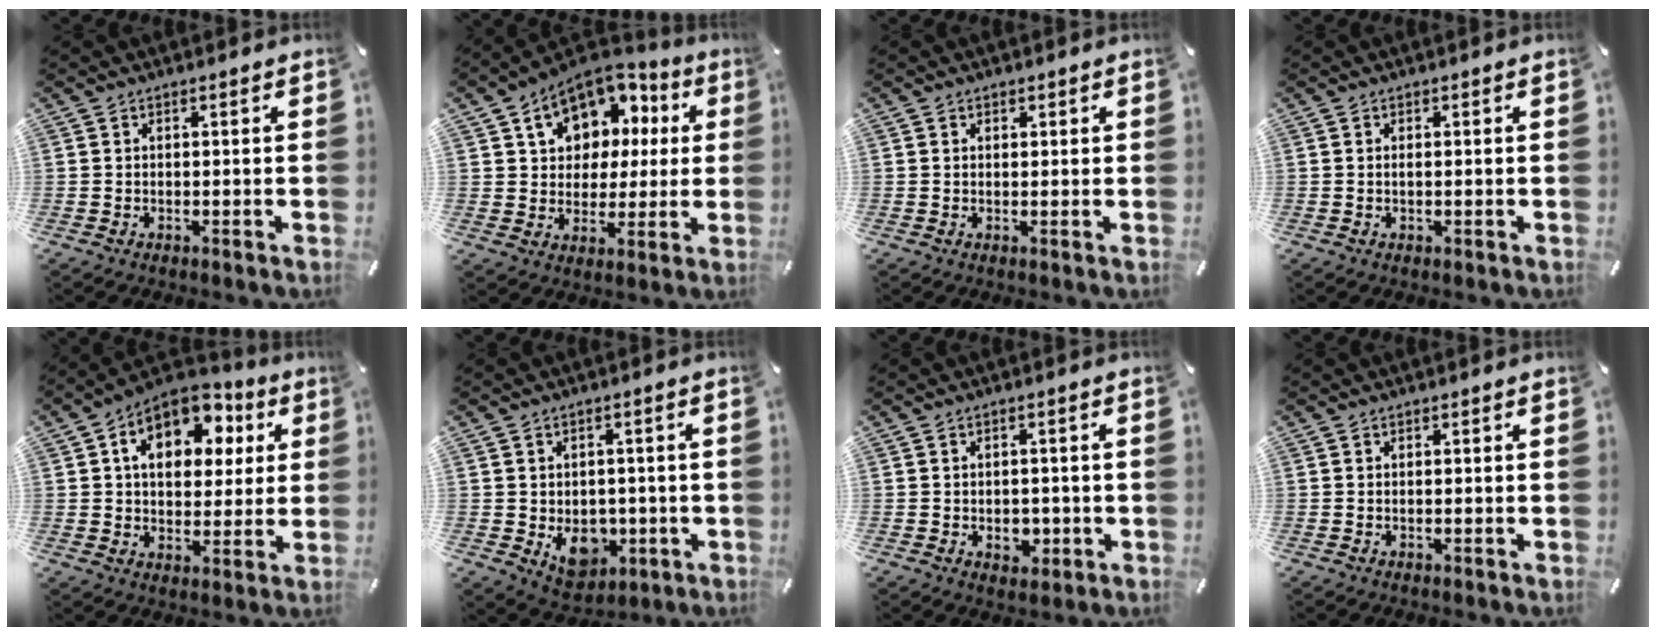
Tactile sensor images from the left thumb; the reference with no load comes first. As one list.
[{"total": 12.0, "force": [5.6, 9.7, 4.4], "torque": [-0.079, -0.034, 0.105]}, {"total": 1.0, "force": [0.5, 0.8, 0.2], "torque": [0.004, 0.001, 0.006]}, {"total": 0.7, "force": [0.0, 0.3, 0.6], "torque": [-0.013, -0.001, 0.000]}, {"total": 13.8, "force": [5.3, 9.9, 8.1], "torque": [-0.125, -0.016, 0.094]}, {"total": 9.5, "force": [-2.1, 7.6, 5.2], "torque": [-0.056, 0.001, -0.033]}, {"total": 4.0, "force": [-0.7, 3.2, 2.2], "torque": [-0.013, -0.005, -0.016]}, {"total": 0.0}]